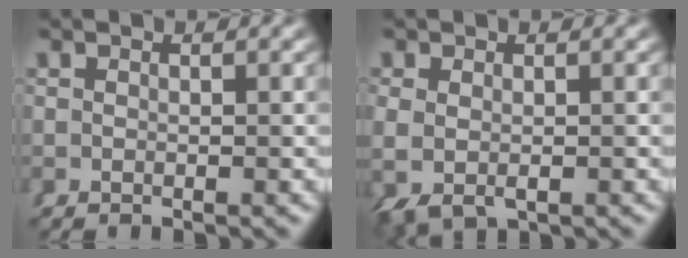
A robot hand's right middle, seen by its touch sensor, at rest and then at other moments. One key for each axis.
{"total": 2.5, "fx": -0.2, "fy": 1.8, "fz": 1.6, "tx": -0.048, "ty": -0.019, "tz": 0.014}